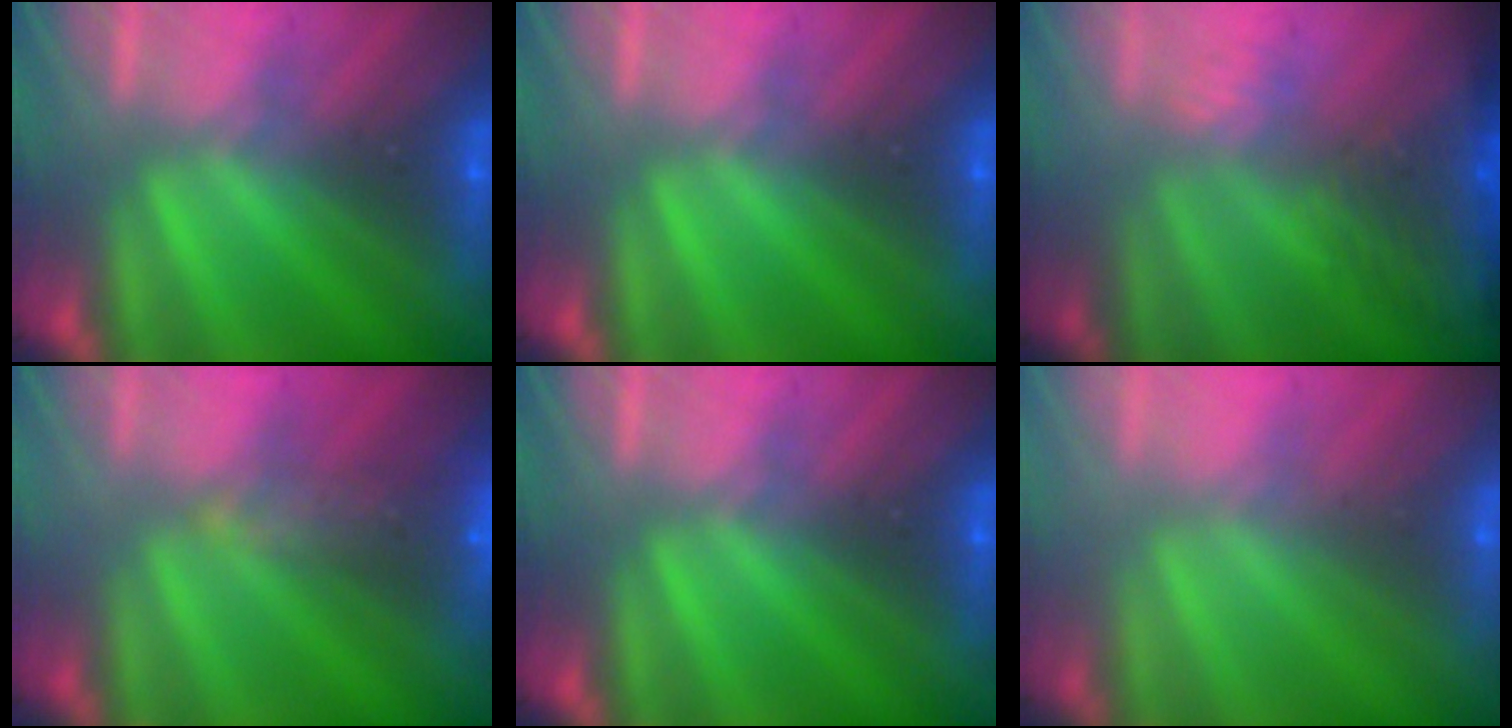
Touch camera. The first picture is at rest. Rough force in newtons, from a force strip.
{"total": 0.0}
{"total": 8.8}
{"total": 6.4}
{"total": 0.0}
{"total": 2.5}